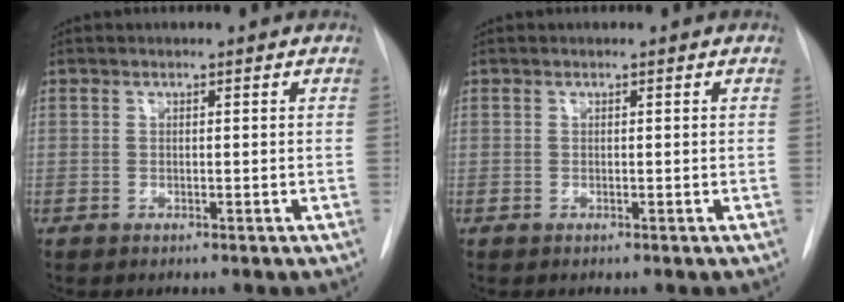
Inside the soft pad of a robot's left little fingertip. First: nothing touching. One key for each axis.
{"total": 0.0}